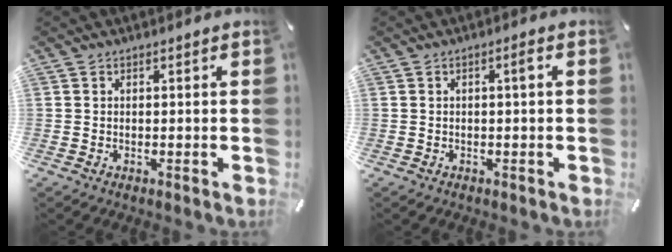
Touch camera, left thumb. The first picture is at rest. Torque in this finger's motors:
{"motor_torque": [-0.16, -0.18, -0.08, 0.03, -0.02]}